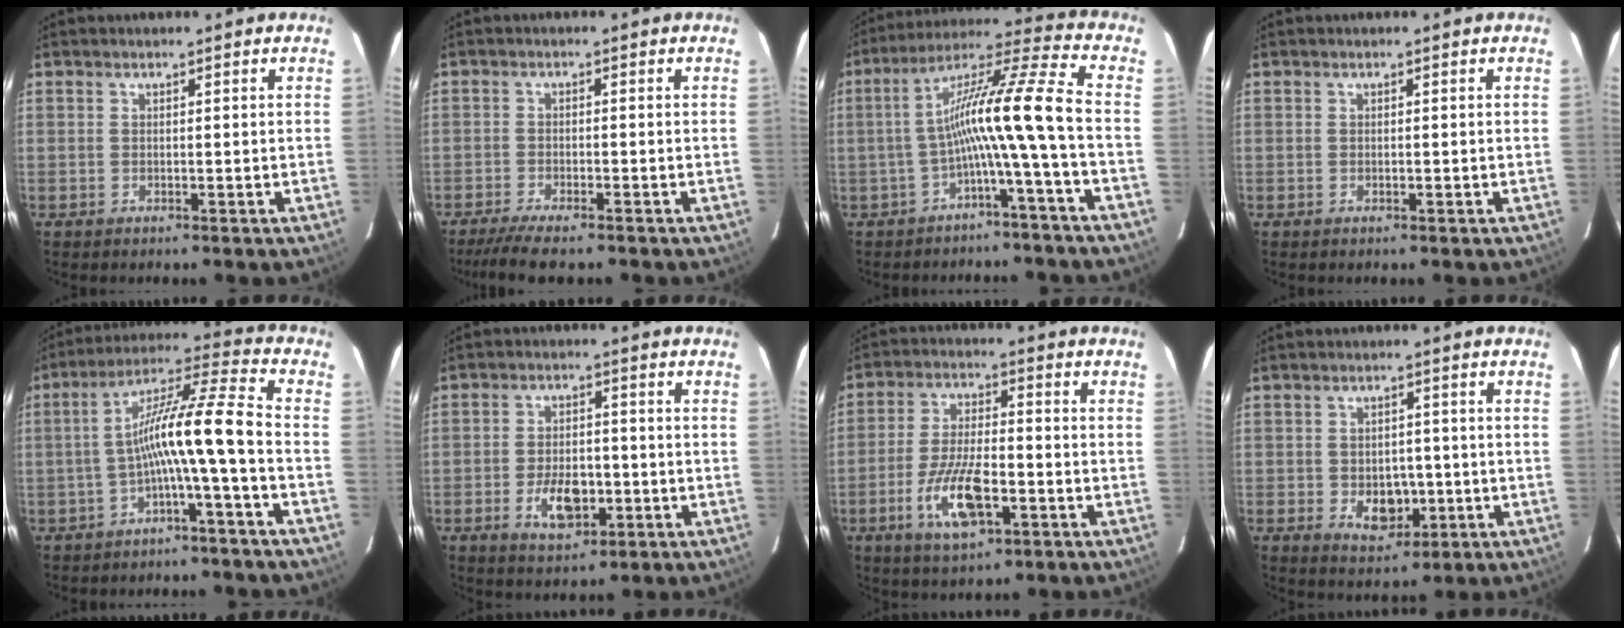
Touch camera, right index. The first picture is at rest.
{"total": 7.2, "force": [-5.9, 0.9, 4.1], "torque": [-0.065, -0.015, -0.095]}
{"total": 11.6, "force": [-2.5, -1.8, 11.2], "torque": [-0.189, 0.037, -0.048]}
{"total": 0.0}
{"total": 10.9, "force": [-2.6, -0.9, 10.6], "torque": [-0.179, 0.033, -0.049]}
{"total": 6.9, "force": [-2.3, 3.5, 5.5], "torque": [-0.099, -0.001, -0.034]}
{"total": 10.4, "force": [-4.0, 3.2, 9.0], "torque": [-0.182, -0.005, -0.070]}
{"total": 5.7, "force": [-1.3, 3.9, 4.0], "torque": [-0.054, 0.001, -0.010]}